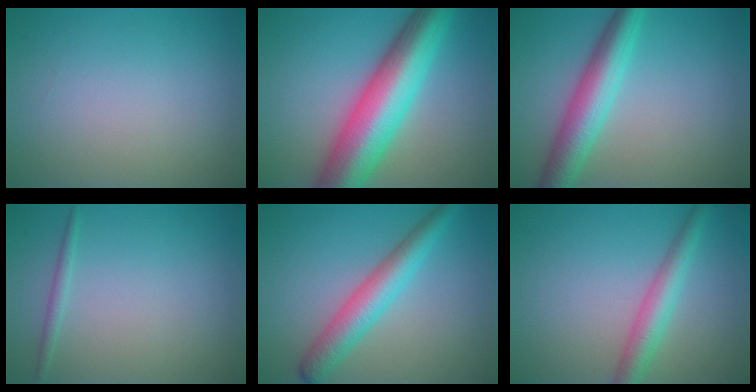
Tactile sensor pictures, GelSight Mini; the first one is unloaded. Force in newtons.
{"total": 11.2, "press": 11.2, "slide": 0.2}
{"total": 5.5, "press": 5.5, "slide": 0.1}
{"total": 0.9, "press": 0.9, "slide": 0.1}
{"total": 4.5, "press": 4.5, "slide": 0.1}
{"total": 3.5, "press": 3.5, "slide": 0.1}